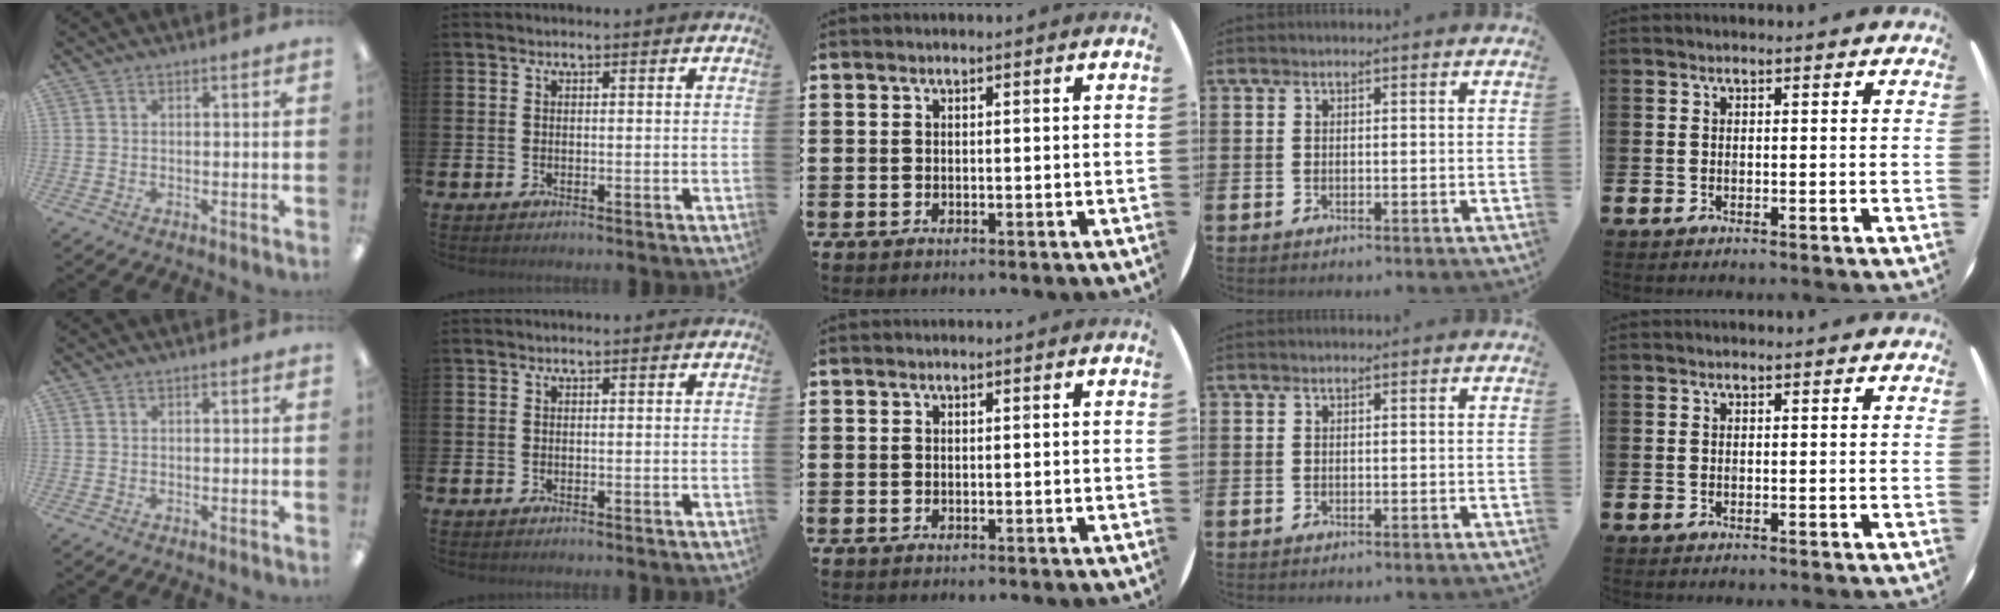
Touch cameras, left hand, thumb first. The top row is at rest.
{}